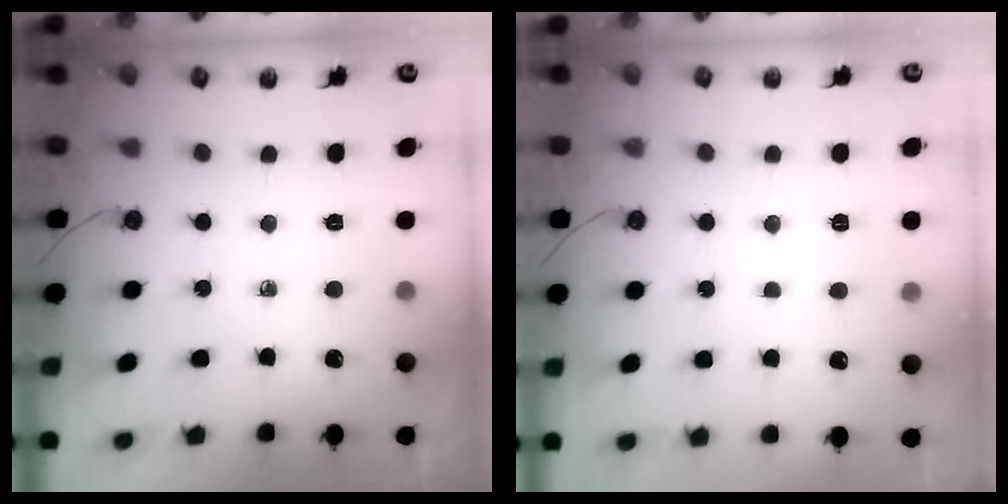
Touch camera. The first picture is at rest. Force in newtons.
{"total": 9.9, "press": 3.3, "slide": 9.3}